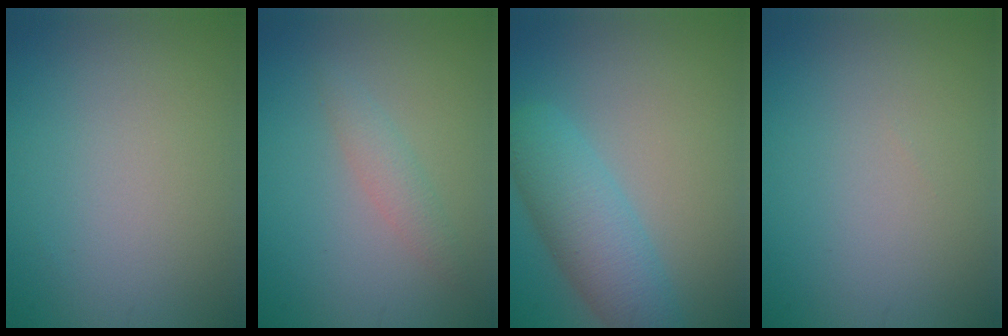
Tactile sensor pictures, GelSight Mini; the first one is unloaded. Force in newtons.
{"total": 1.6, "press": 1.6, "slide": 0.1}
{"total": 5.2, "press": 5.2, "slide": 0.0}
{"total": 0.0}